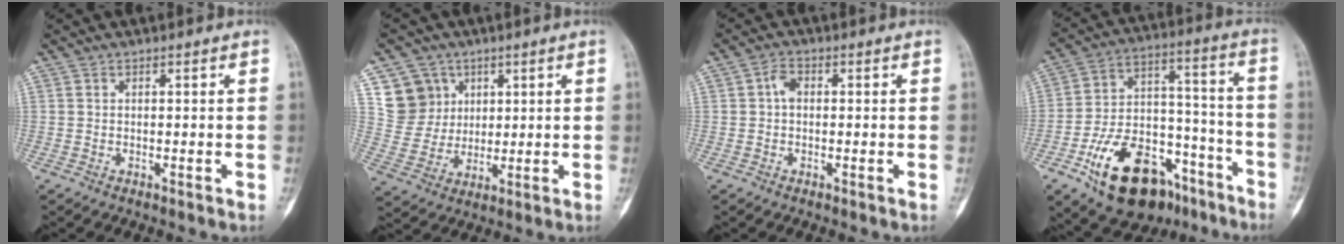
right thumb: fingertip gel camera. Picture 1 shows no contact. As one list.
[{"total": 9.4, "force": [4.2, 8.3, 1.6], "torque": [0.005, -0.020, 0.086]}, {"total": 2.5, "force": [0.1, 1.7, 1.9], "torque": [-0.030, 0.009, -0.005]}, {"total": 22.8, "force": [-13.1, 12.6, 13.8], "torque": [-0.221, 0.083, -0.210]}]